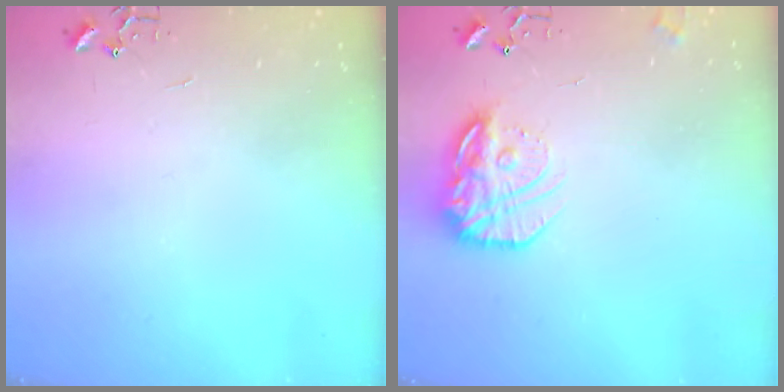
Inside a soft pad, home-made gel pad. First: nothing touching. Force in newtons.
{"total": 17.1, "press": 17.0, "slide": 1.2}